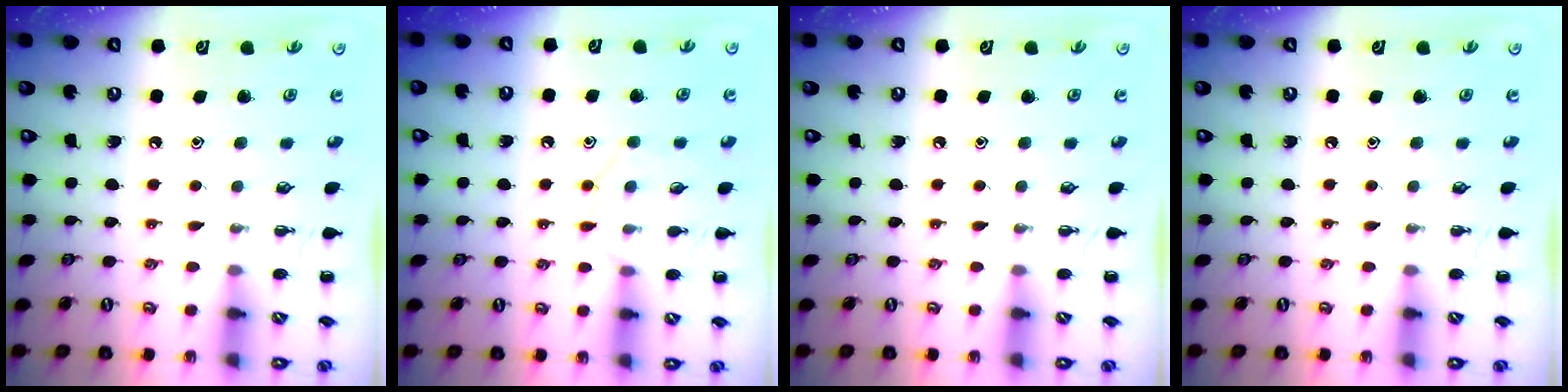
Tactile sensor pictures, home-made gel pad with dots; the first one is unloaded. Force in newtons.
{"total": 7.5, "press": 7.5, "slide": 1.0}
{"total": 0.0}
{"total": 0.0}